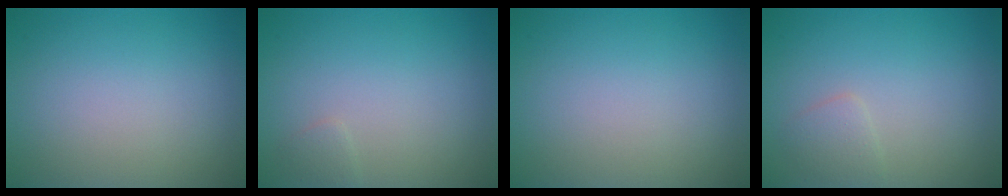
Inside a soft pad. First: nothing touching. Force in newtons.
{"total": 0.7, "press": 0.7, "slide": 0.0}
{"total": 0.0}
{"total": 1.3, "press": 1.3, "slide": 0.1}